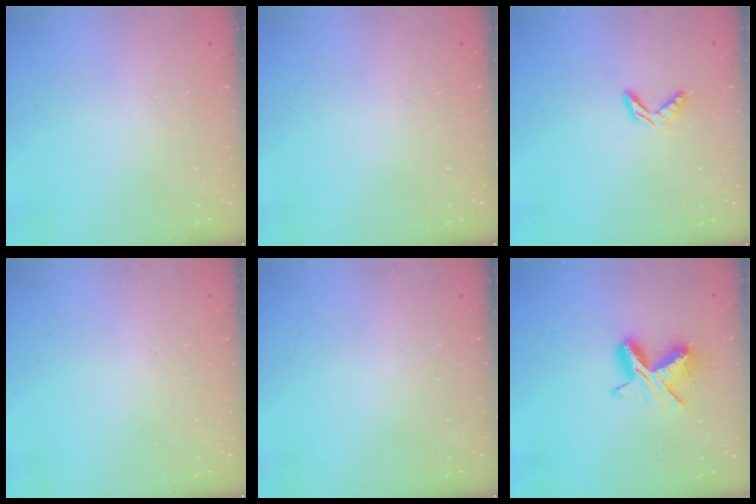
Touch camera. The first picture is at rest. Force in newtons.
{"total": 0.0}
{"total": 4.6, "press": 4.6, "slide": 0.4}
{"total": 0.0}
{"total": 0.0}
{"total": 8.5, "press": 8.5, "slide": 0.5}